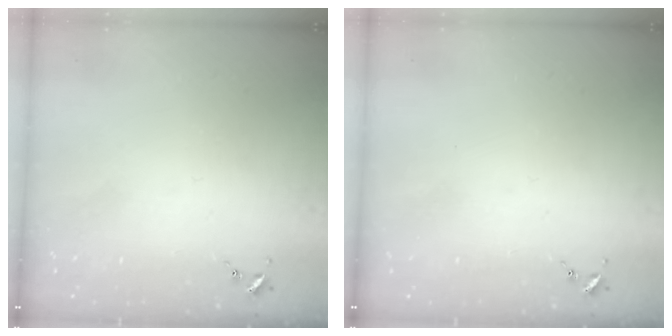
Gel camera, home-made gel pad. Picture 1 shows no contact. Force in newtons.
{"total": 0.0}